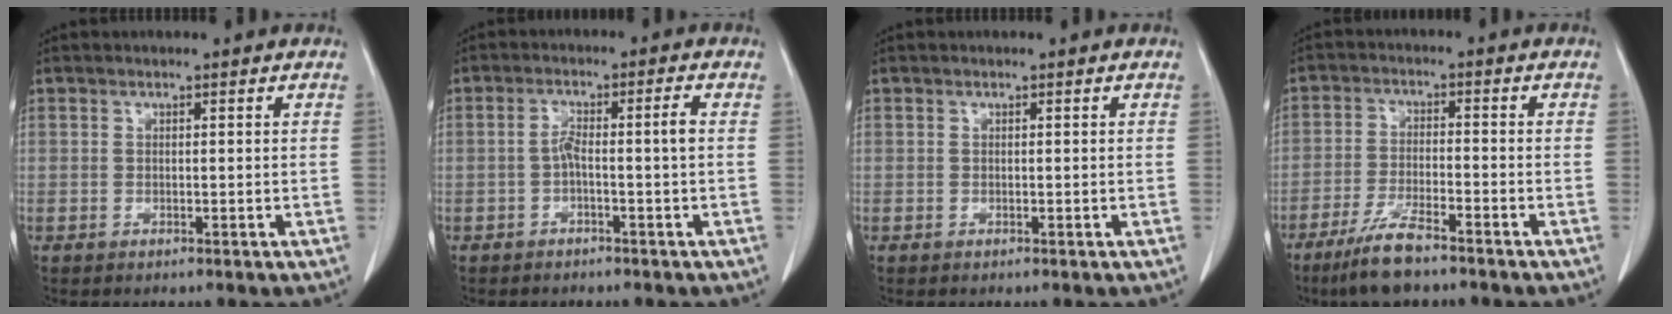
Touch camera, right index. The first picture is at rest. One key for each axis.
{"total": 3.6, "fx": -0.9, "fy": -0.2, "fz": 3.5, "tx": -0.066, "ty": 0.018, "tz": -0.013}
{"total": 0.0}
{"total": 7.3, "fx": -5.5, "fy": 0.9, "fz": 4.8, "tx": -0.100, "ty": -0.015, "tz": -0.103}